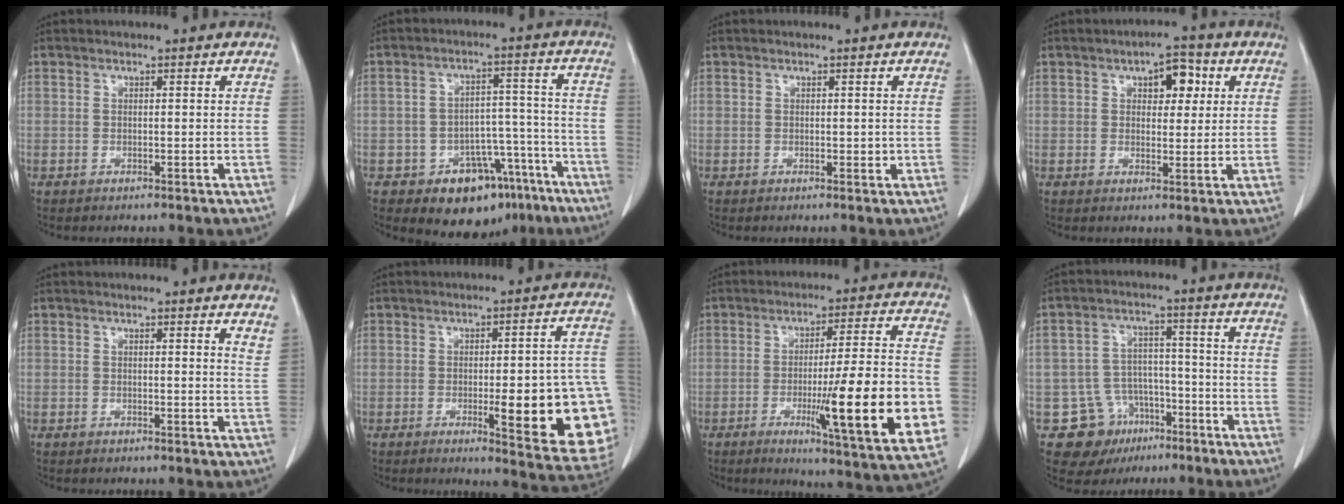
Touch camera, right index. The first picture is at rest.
{"total": 11.5, "force": [-7.4, 7.4, 4.7], "torque": [-0.028, 0.057, -0.097]}
{"total": 0.8, "force": [0.0, 0.6, 0.6], "torque": [-0.004, 0.000, 0.002]}
{"total": 5.5, "force": [2.1, 2.8, 4.3], "torque": [-0.055, 0.014, 0.029]}
{"total": 2.4, "force": [2.2, 0.2, 0.8], "torque": [-0.012, -0.012, 0.010]}
{"total": 17.3, "force": [-4.2, 3.2, 16.5], "torque": [-0.109, 0.016, -0.035]}
{"total": 19.5, "force": [-4.8, 0.4, 18.9], "torque": [-0.238, -0.022, -0.066]}
{"total": 10.1, "force": [-5.3, 8.3, 2.0], "torque": [-0.033, 0.035, -0.069]}